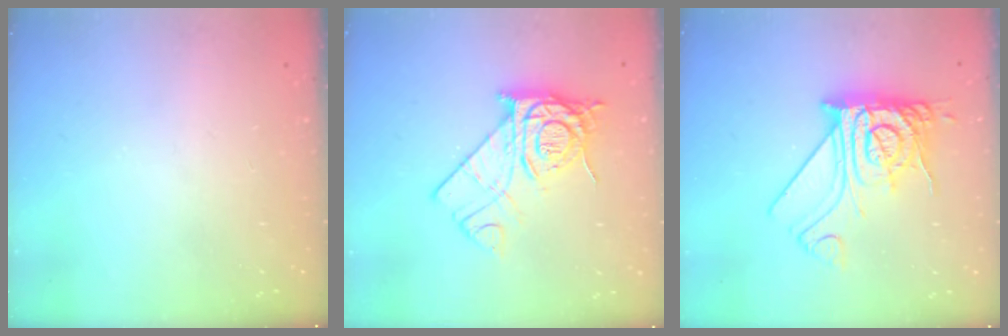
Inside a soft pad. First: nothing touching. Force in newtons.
{"total": 14.2, "press": 14.1, "slide": 1.1}
{"total": 15.8, "press": 15.7, "slide": 1.4}